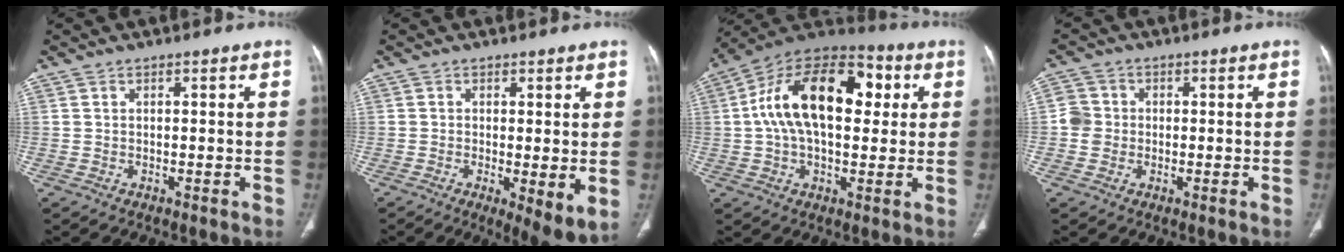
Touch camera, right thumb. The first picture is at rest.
{"total": 6.6, "force": [-1.0, 2.0, 6.2], "torque": [-0.100, -0.024, -0.016]}
{"total": 21.5, "force": [3.7, 12.3, 17.2], "torque": [-0.270, 0.031, 0.051]}
{"total": 4.1, "force": [-0.3, 3.9, 1.1], "torque": [-0.005, 0.007, -0.011]}